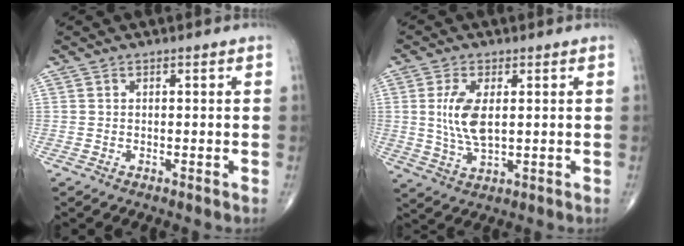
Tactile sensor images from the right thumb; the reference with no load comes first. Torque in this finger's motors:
{"motor_torque": [-0.01, 0.28, 0.71, -0.24, 0.28]}